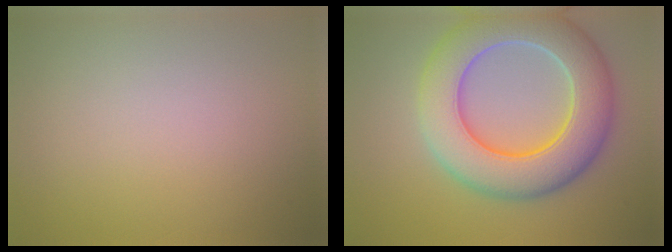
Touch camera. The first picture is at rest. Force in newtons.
{"total": 10.1, "press": 10.1, "slide": 0.8}